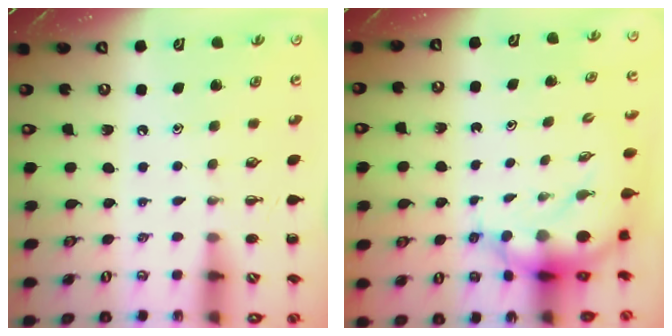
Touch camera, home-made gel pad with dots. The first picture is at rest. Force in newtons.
{"total": 7.4, "press": 7.2, "slide": 1.7}